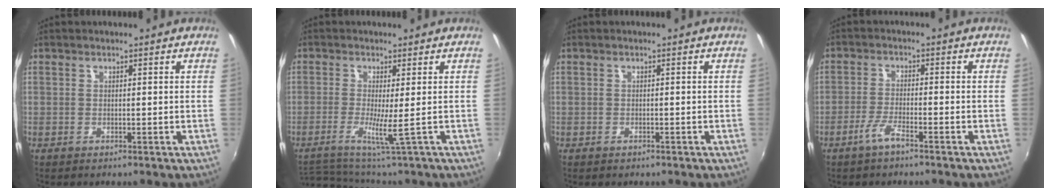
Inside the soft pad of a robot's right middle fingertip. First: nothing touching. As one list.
[{"total": 8.1, "force": [-5.3, 0.8, 6.1], "torque": [-0.137, -0.033, -0.091]}, {"total": 0.8, "force": [-0.6, 0.5, 0.2], "torque": [-0.005, -0.003, -0.010]}, {"total": 3.9, "force": [-2.8, 0.4, 2.7], "torque": [-0.068, -0.004, -0.055]}]